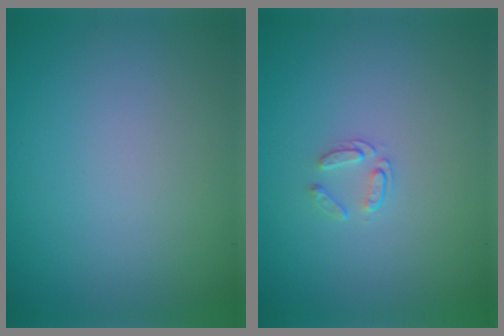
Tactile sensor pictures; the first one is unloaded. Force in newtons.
{"total": 1.1, "press": 0.7, "slide": 0.9}